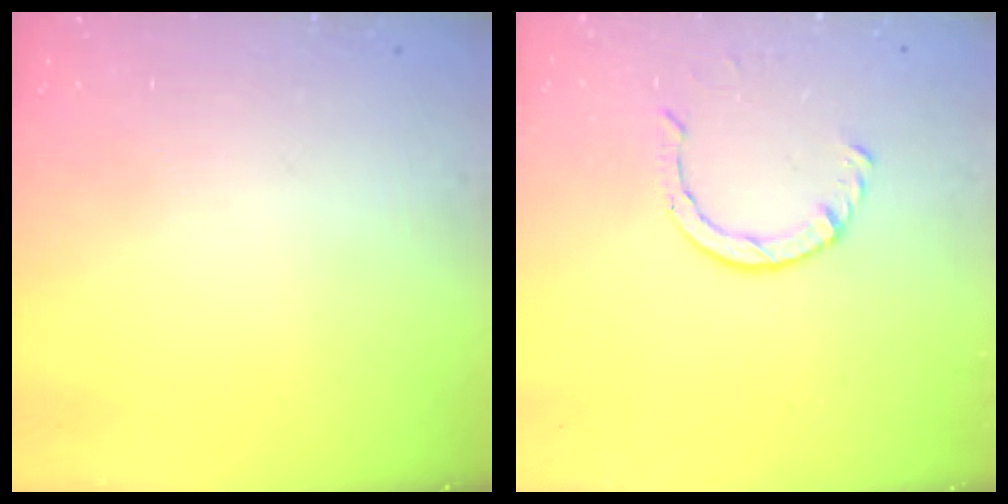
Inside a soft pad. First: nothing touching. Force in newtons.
{"total": 2.9, "press": 2.9, "slide": 0.4}